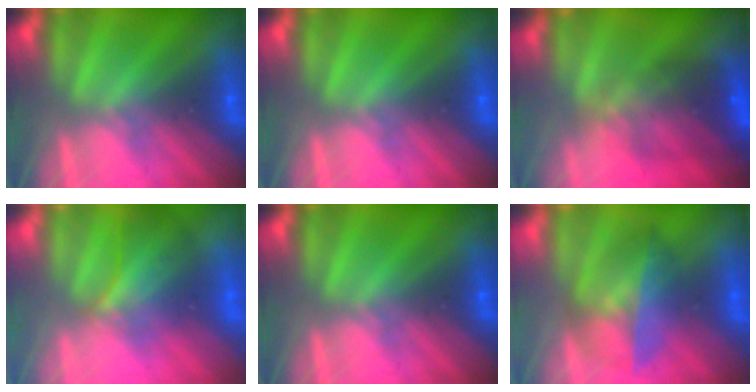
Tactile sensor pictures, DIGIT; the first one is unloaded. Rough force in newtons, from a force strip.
{"total": 0.0}
{"total": 7.0}
{"total": 3.7}
{"total": 0.0}
{"total": 4.6}